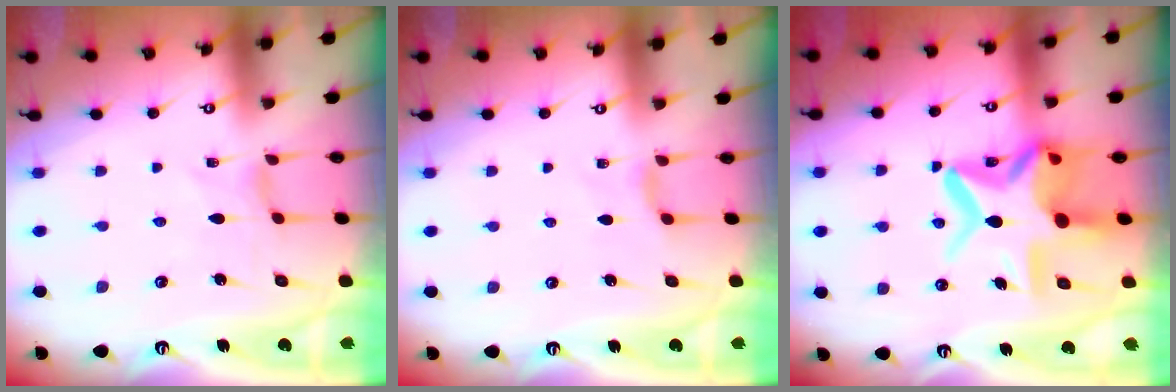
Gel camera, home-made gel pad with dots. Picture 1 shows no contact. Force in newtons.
{"total": 2.9, "press": 2.9, "slide": 0.5}
{"total": 16.9, "press": 16.9, "slide": 1.3}